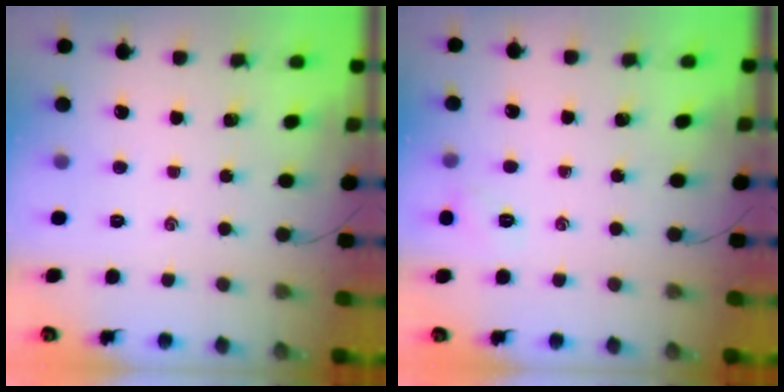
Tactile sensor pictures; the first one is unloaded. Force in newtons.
{"total": 5.1, "press": 4.9, "slide": 1.3}